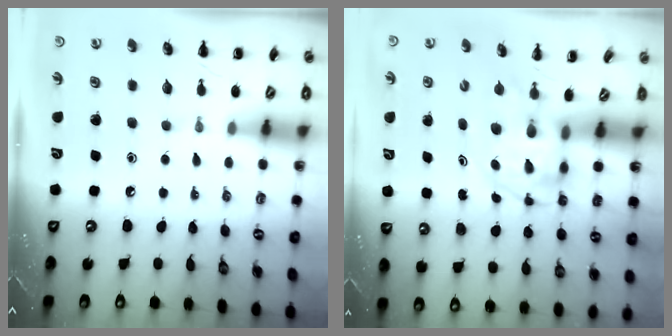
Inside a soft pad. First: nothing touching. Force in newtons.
{"total": 3.7, "press": 3.7, "slide": 0.7}